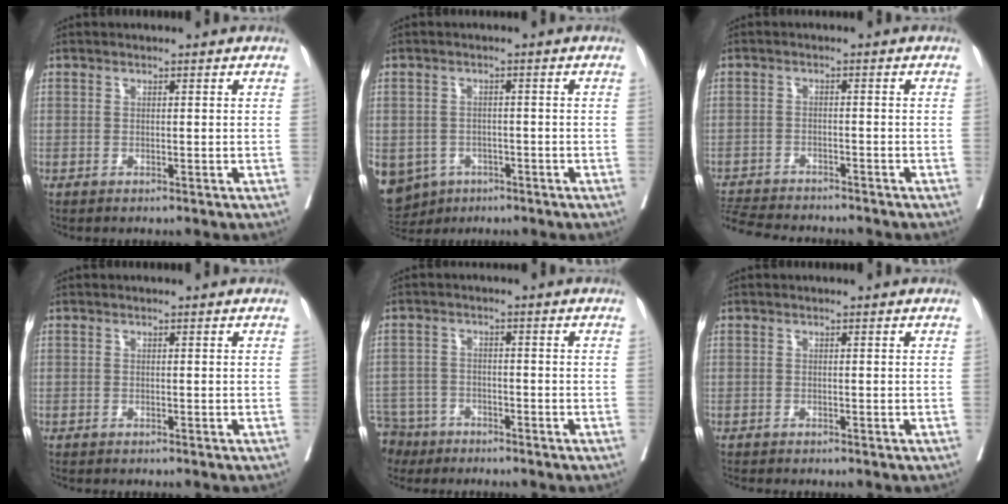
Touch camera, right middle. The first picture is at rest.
{"total": 12.5, "force": [-6.5, 9.8, 4.0], "torque": [-0.123, -0.006, -0.085]}
{"total": 9.9, "force": [-9.4, 1.2, 3.1], "torque": [-0.051, -0.008, -0.146]}
{"total": 1.0, "force": [-0.9, 0.1, 0.4], "torque": [-0.005, -0.001, -0.015]}
{"total": 8.5, "force": [-6.9, 4.9, 1.2], "torque": [-0.040, -0.004, -0.124]}
{"total": 1.6, "force": [-1.5, -0.1, 0.5], "torque": [-0.007, -0.002, -0.025]}